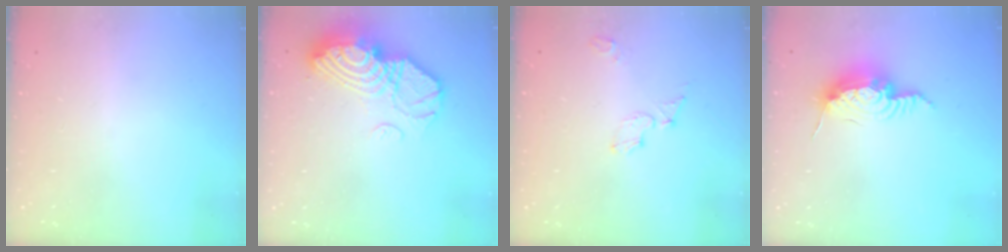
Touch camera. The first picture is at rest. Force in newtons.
{"total": 17.3, "press": 16.3, "slide": 5.7}
{"total": 4.7, "press": 4.7, "slide": 0.5}
{"total": 15.0, "press": 14.9, "slide": 0.9}